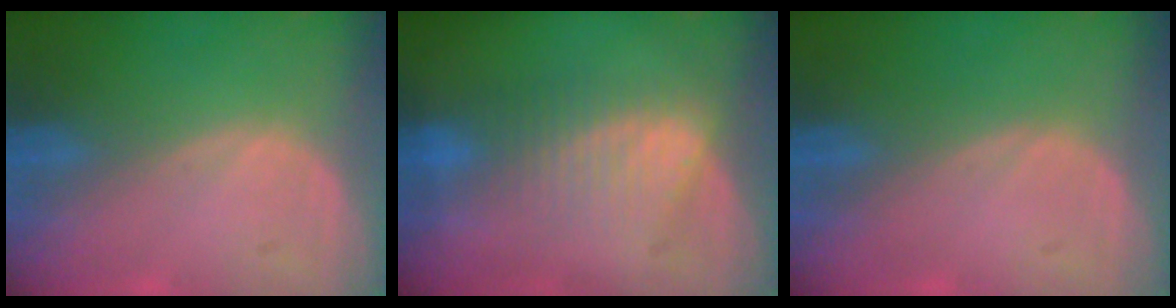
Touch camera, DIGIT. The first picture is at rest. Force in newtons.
{"total": 6.6, "press": 6.5, "slide": 0.9}
{"total": 0.0}